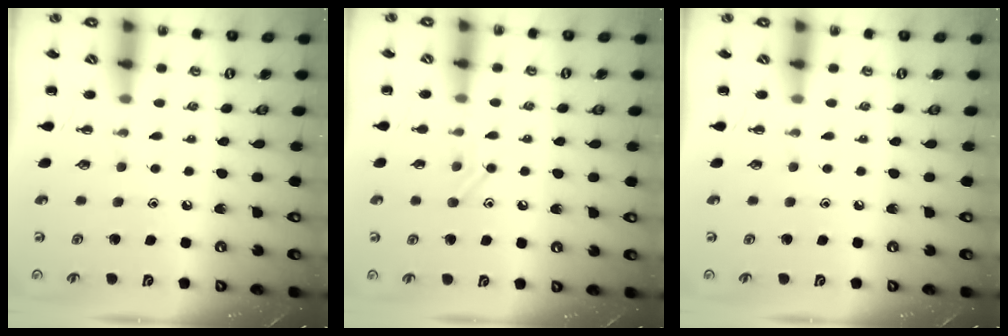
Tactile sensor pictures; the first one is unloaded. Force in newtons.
{"total": 7.4, "press": 7.2, "slide": 1.4}
{"total": 0.0}